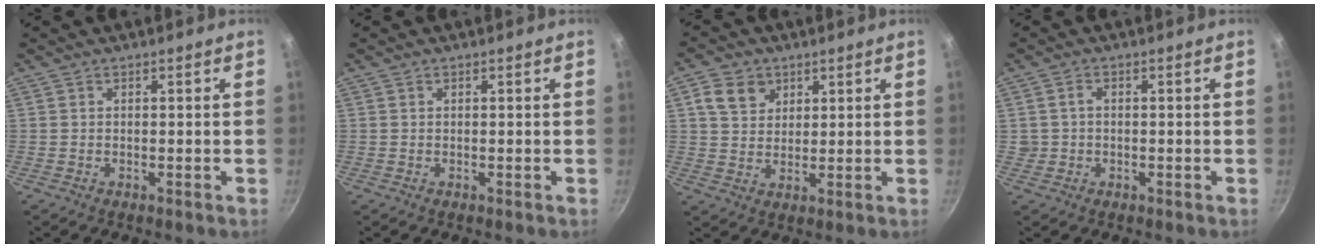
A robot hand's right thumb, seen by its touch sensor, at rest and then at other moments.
{"total": 0.0}
{"total": 6.6, "force": [2.8, 5.2, 2.9], "torque": [-0.030, -0.001, 0.051]}
{"total": 2.0, "force": [0.0, 1.7, 1.0], "torque": [-0.014, 0.012, 0.004]}